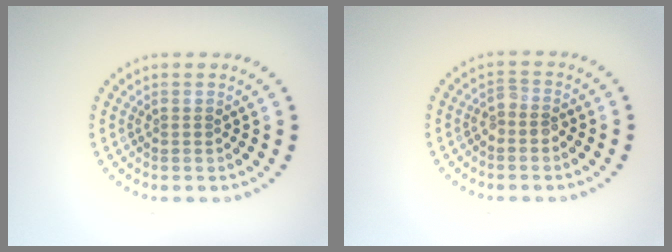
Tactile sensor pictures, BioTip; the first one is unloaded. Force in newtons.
{"total": 1.5, "press": 1.2, "slide": 0.8}